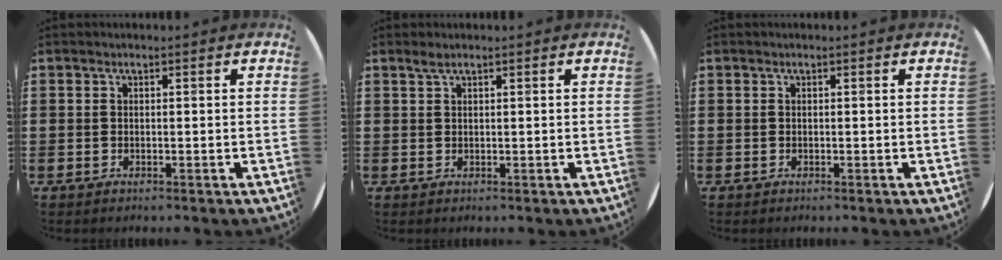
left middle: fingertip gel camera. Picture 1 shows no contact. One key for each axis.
{"total": 0.9, "fx": 0.7, "fy": 0.0, "fz": 0.5, "tx": -0.010, "ty": 0.002, "tz": 0.013}
{"total": 0.0}